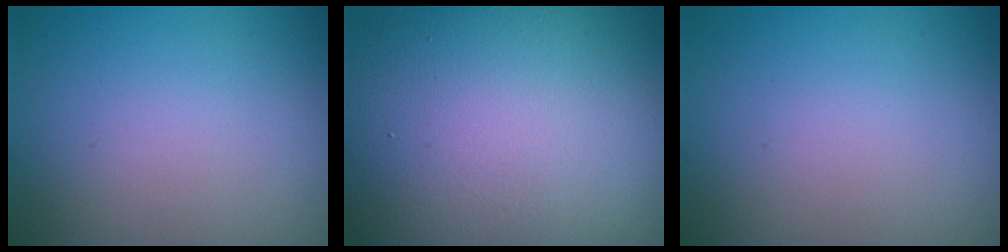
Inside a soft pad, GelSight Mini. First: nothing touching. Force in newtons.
{"total": 18.1, "press": 18.1, "slide": 0.8}
{"total": 0.0}